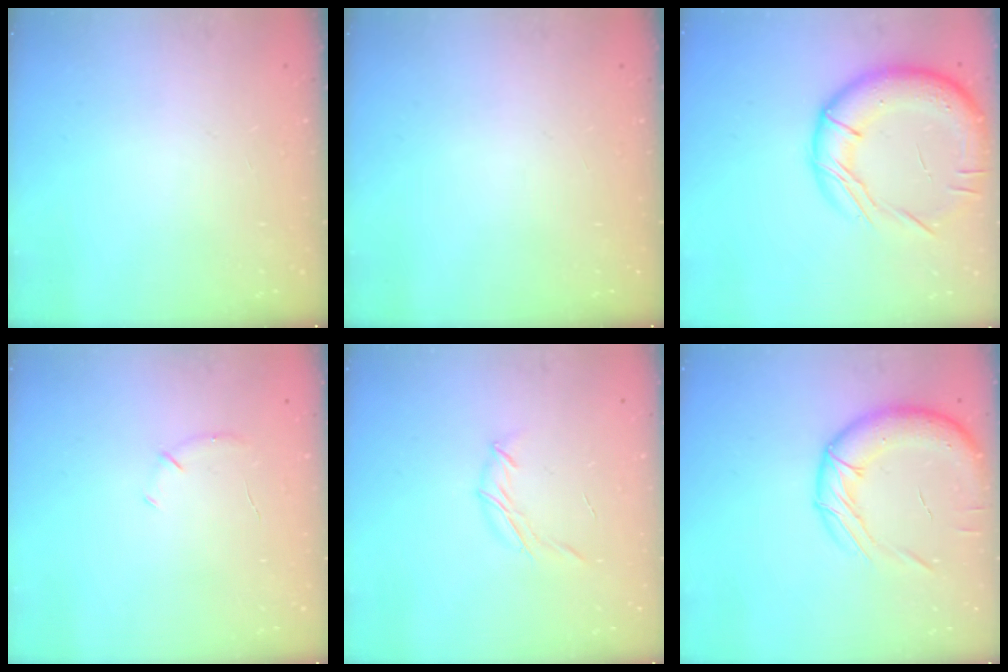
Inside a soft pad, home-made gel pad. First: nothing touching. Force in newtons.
{"total": 0.0}
{"total": 20.3, "press": 20.2, "slide": 2.1}
{"total": 6.1, "press": 5.9, "slide": 1.7}
{"total": 8.0, "press": 7.9, "slide": 1.6}
{"total": 16.2, "press": 15.9, "slide": 3.4}